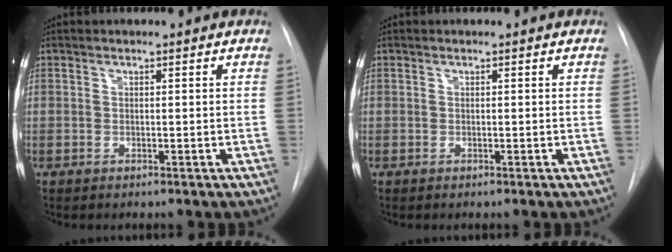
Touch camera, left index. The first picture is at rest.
{"total": 0.0}